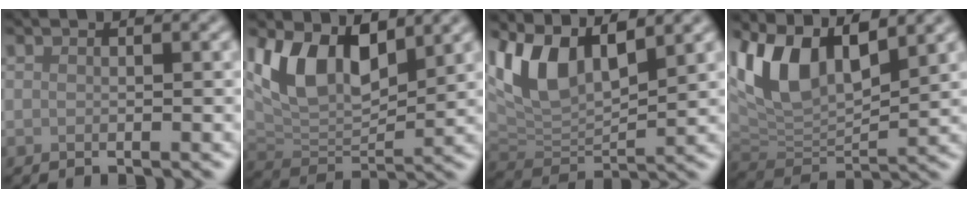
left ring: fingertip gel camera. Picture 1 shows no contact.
{"total": 8.1, "force": [3.5, 4.4, 5.8], "torque": [-0.109, -0.006, 0.060]}
{"total": 7.8, "force": [3.8, 3.7, 5.8], "torque": [-0.119, 0.004, 0.069]}
{"total": 8.9, "force": [4.0, 4.2, 6.8], "torque": [-0.138, 0.006, 0.073]}